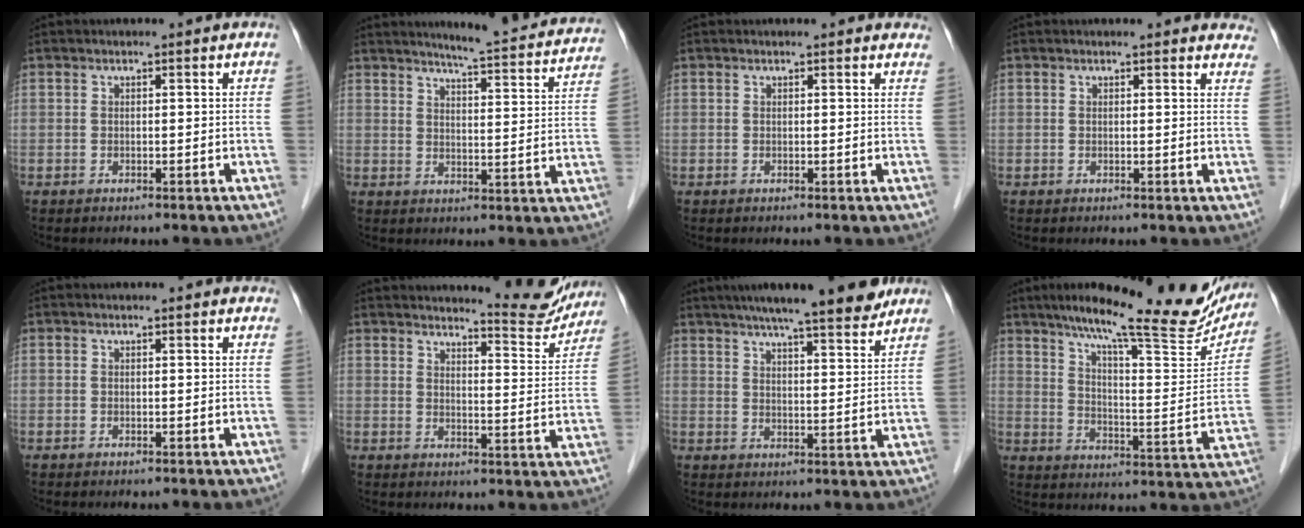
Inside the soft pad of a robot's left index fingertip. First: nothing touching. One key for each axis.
{"total": 15.5, "fx": 14.6, "fy": 0.7, "fz": 5.3, "tx": -0.068, "ty": -0.039, "tz": 0.164}
{"total": 3.8, "fx": 3.4, "fy": 1.1, "fz": 1.2, "tx": -0.008, "ty": 0.008, "tz": 0.024}
{"total": 7.1, "fx": 6.7, "fy": 1.9, "fz": 1.7, "tx": 0.008, "ty": -0.004, "tz": 0.046}
{"total": 2.3, "fx": 2.1, "fy": 0.7, "fz": 0.8, "tx": -0.013, "ty": 0.012, "tz": 0.014}
{"total": 9.9, "fx": 9.7, "fy": 0.6, "fz": 1.6, "tx": -0.016, "ty": -0.034, "tz": 0.116}
{"total": 15.9, "fx": 13.4, "fy": 1.6, "fz": 8.4, "tx": -0.125, "ty": 0.009, "tz": 0.186}
{"total": 24.7, "fx": 20.0, "fy": 3.8, "fz": 14.0, "tx": -0.207, "ty": -0.018, "tz": 0.266}